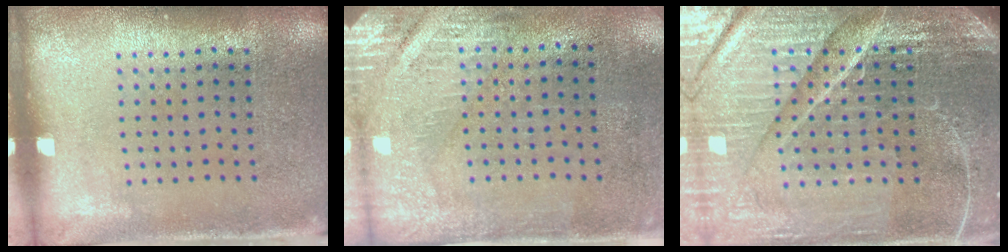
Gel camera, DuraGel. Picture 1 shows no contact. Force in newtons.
{"total": 2.9, "press": 2.5, "slide": 1.4}
{"total": 6.3, "press": 5.7, "slide": 2.8}